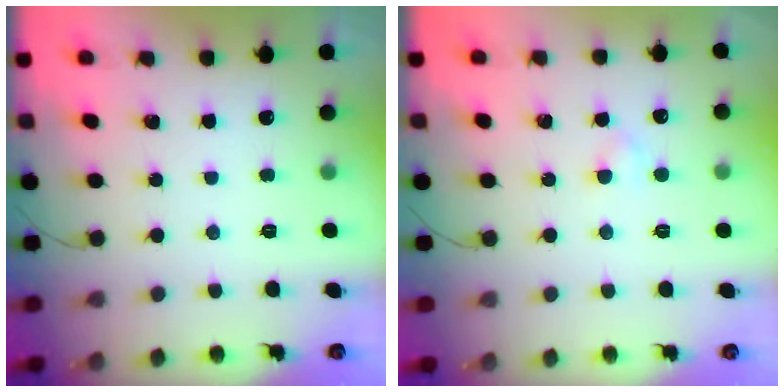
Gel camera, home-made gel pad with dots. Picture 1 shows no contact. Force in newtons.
{"total": 2.0, "press": 1.9, "slide": 0.8}